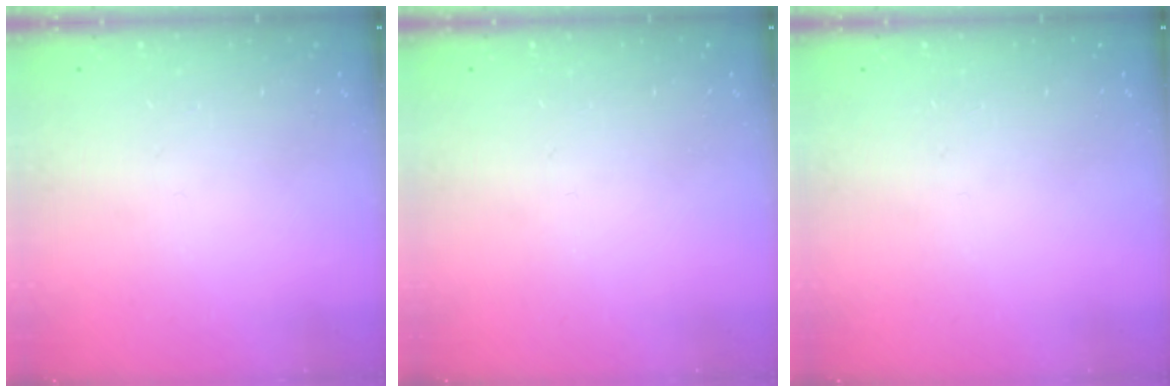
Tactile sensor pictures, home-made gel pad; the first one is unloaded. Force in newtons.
{"total": 0.0}
{"total": 0.0}